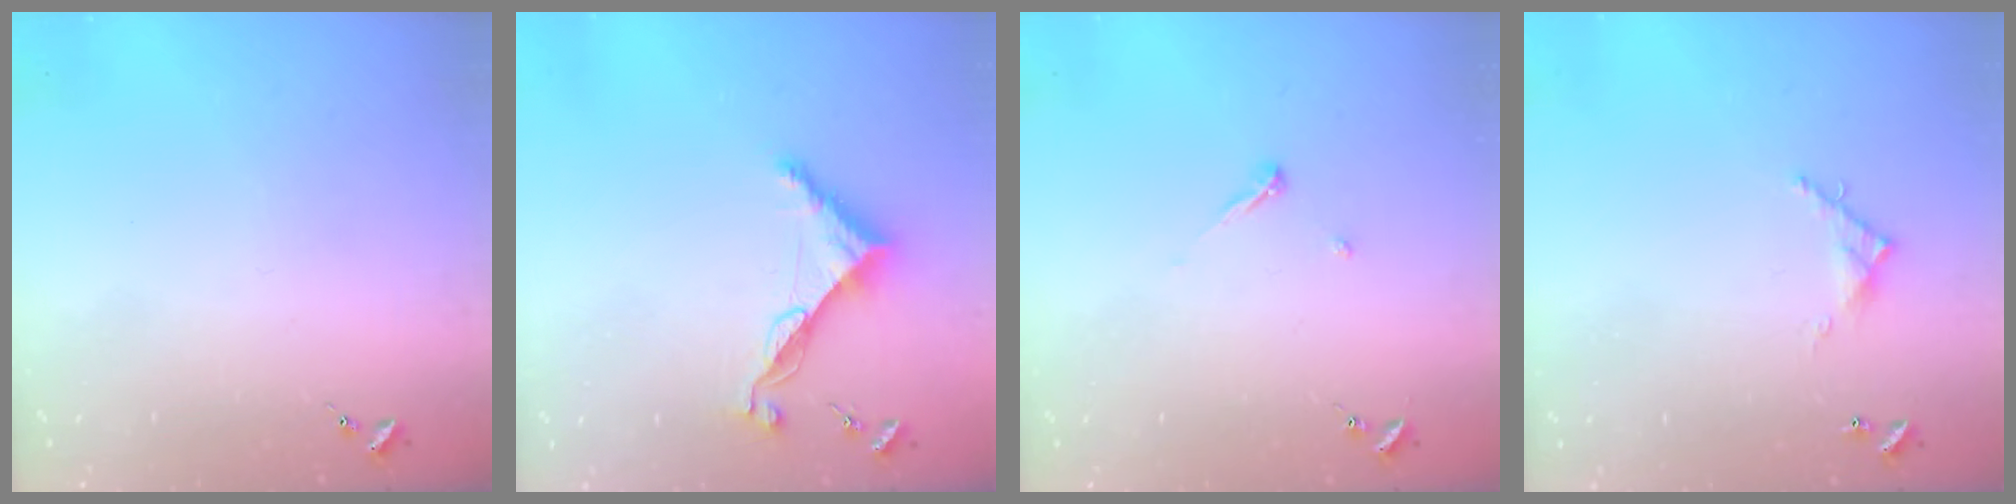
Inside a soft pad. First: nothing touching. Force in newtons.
{"total": 9.0, "press": 9.0, "slide": 0.6}
{"total": 3.6, "press": 3.6, "slide": 0.4}
{"total": 5.5, "press": 5.5, "slide": 0.3}